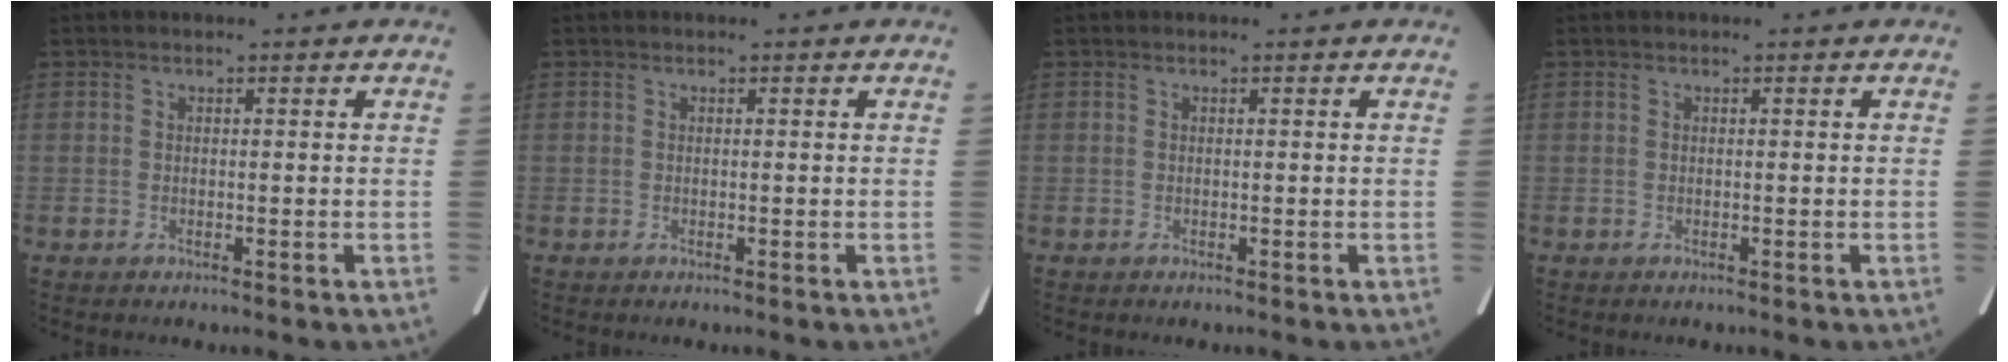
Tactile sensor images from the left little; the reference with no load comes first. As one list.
[{"total": 0.0}, {"total": 0.0}, {"total": 0.0}]